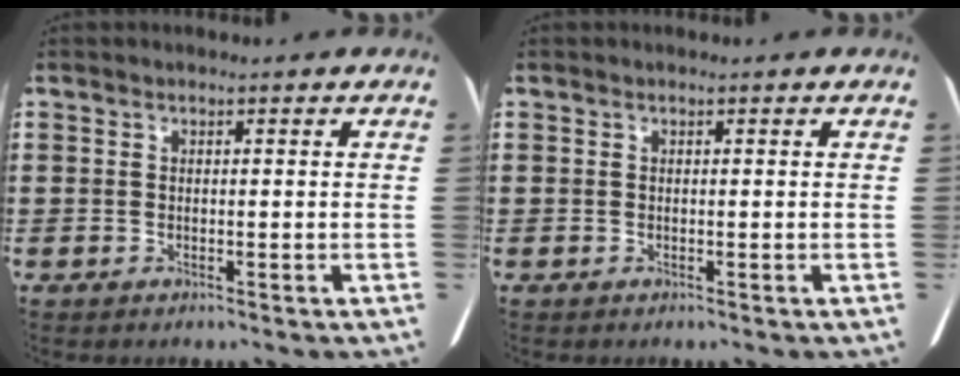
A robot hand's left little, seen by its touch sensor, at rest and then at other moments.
{"total": 0.0}